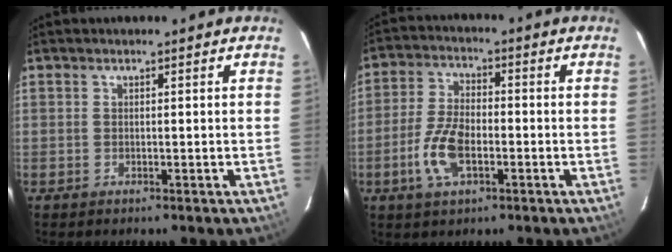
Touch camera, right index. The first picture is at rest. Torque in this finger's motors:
{"motor_torque": [-0.14, -0.16, 0.13, 0.02]}